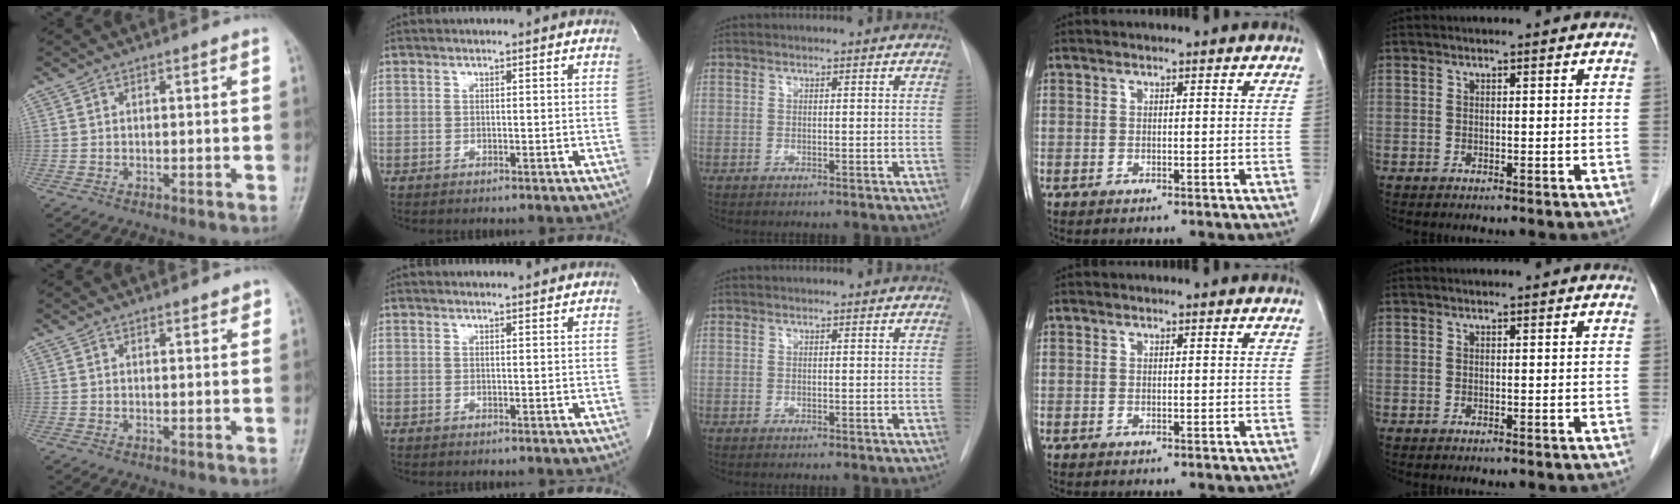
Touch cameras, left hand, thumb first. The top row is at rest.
{"thumb": {"total": 2.0, "force": [1.6, 0.8, 0.9], "torque": [0.000, -0.006, 0.018]}, "index": {"total": 1.9, "force": [1.9, -0.2, 0.1], "torque": [-0.009, -0.001, 0.023]}}